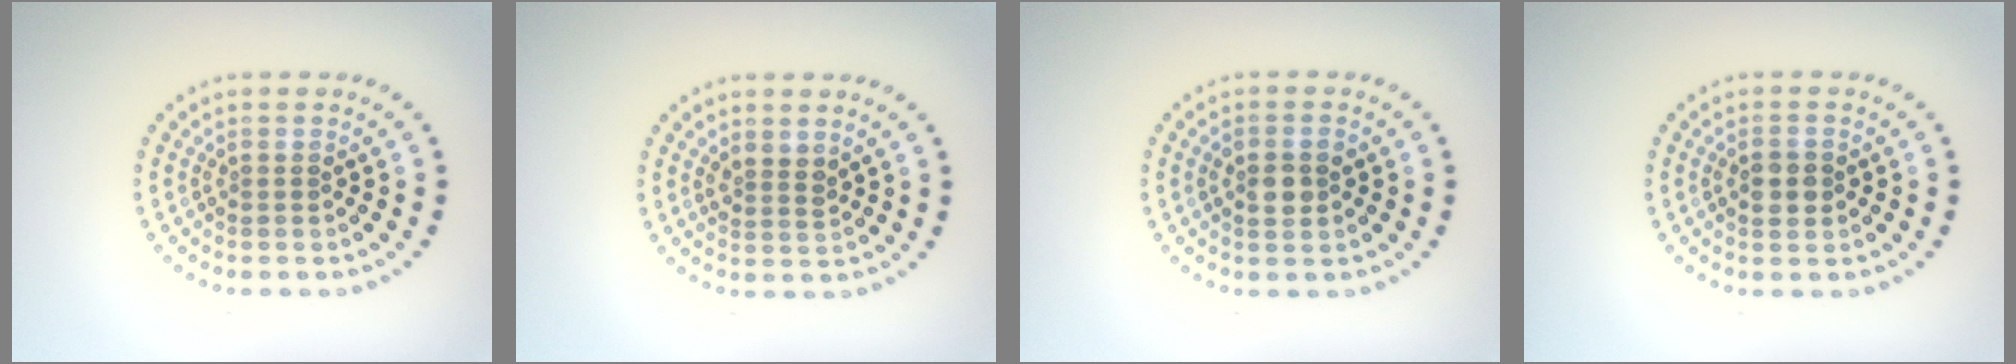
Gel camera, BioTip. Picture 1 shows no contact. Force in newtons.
{"total": 1.6, "press": 1.2, "slide": 1.0}
{"total": 2.3, "press": 2.3, "slide": 0.2}
{"total": 2.5, "press": 2.5, "slide": 0.2}